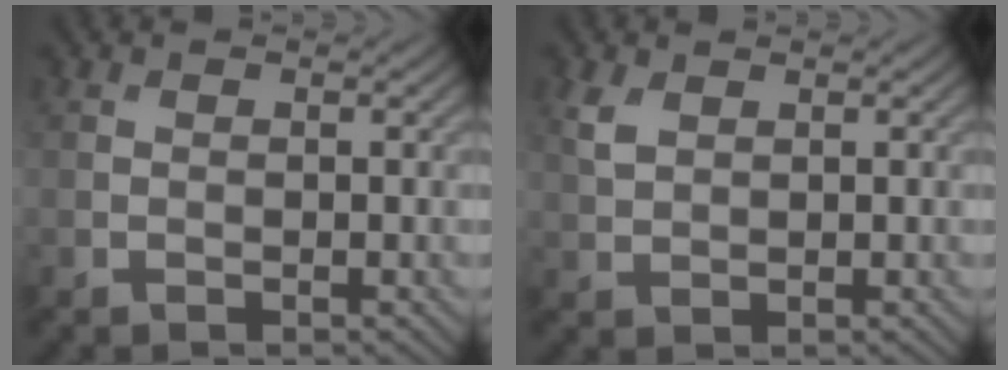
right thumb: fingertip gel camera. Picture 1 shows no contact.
{"total": 2.5, "force": [1.3, 1.4, 1.6], "torque": [-0.045, 0.002, 0.029]}